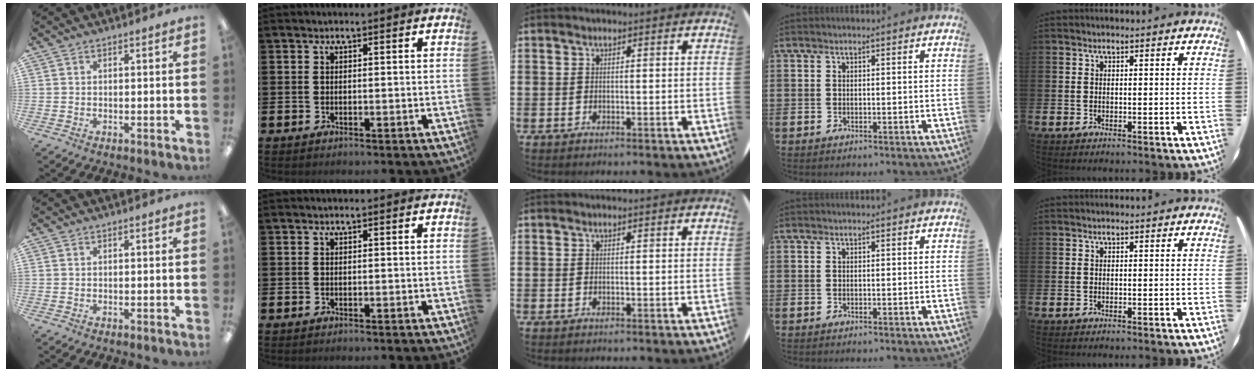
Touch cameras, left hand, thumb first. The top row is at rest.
{}